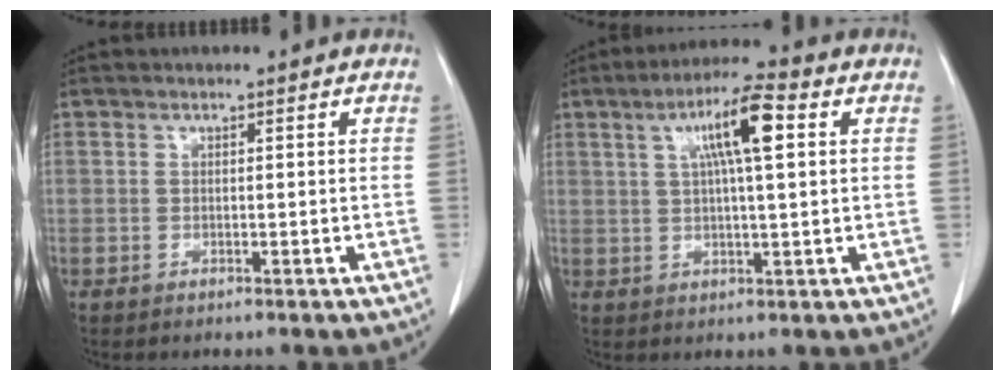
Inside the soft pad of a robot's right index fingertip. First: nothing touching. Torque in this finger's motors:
{"motor_torque": [0.97, 0.59, 0.55, 0.11]}